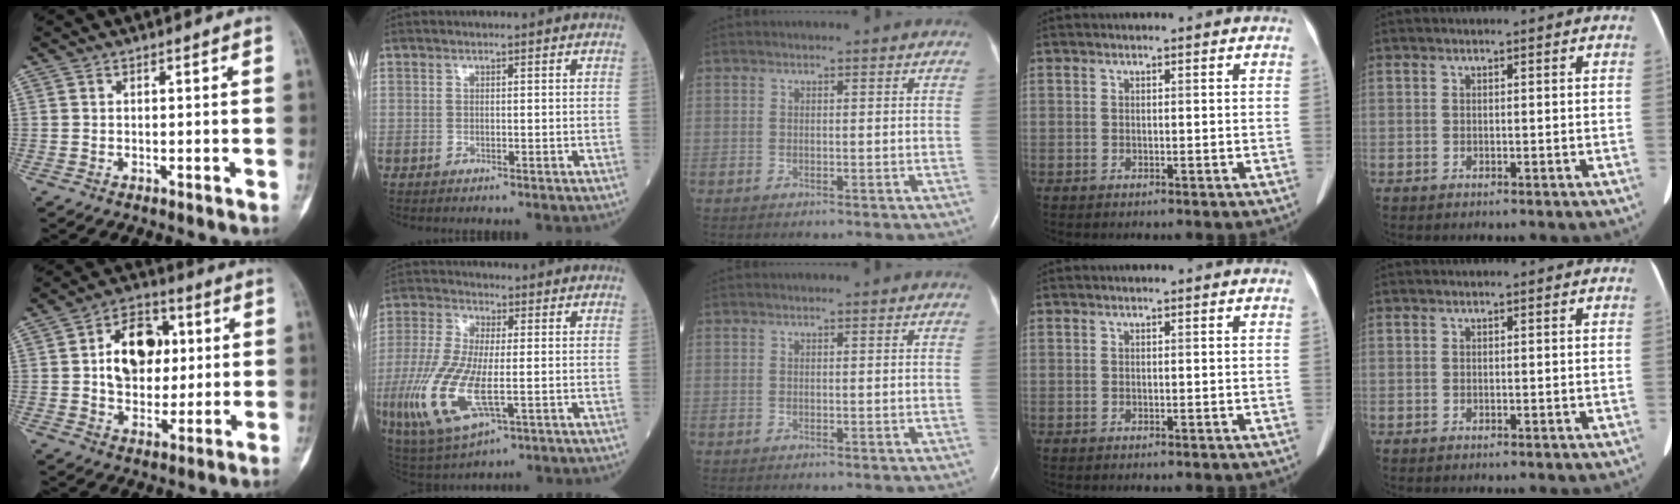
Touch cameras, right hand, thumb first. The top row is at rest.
{"thumb": {"total": 13.3, "force": [2.2, 9.6, 8.9], "torque": [-0.098, 0.005, 0.035]}, "index": {"total": 13.6, "force": [-3.3, 4.3, 12.4], "torque": [-0.282, -0.023, -0.056]}}